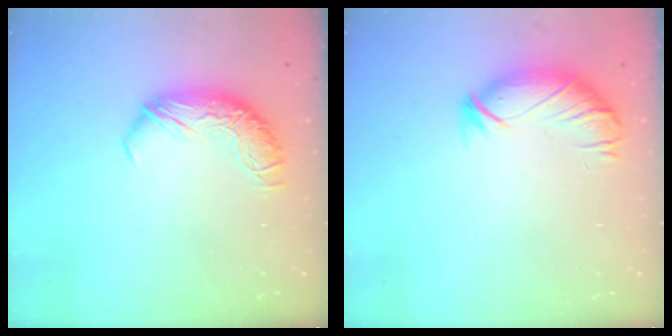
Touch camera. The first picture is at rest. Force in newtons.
{"total": 3.4, "press": 3.0, "slide": 1.6}